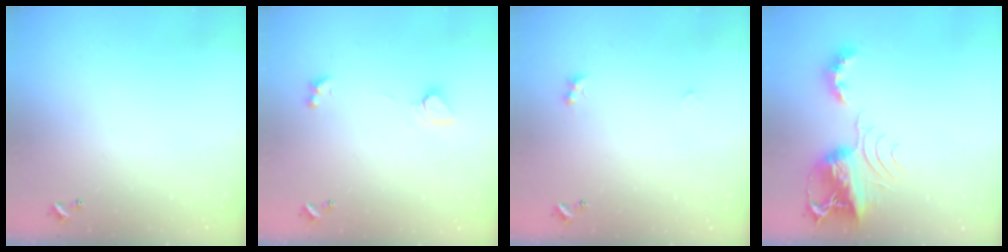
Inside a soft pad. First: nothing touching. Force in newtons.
{"total": 2.5, "press": 2.5, "slide": 0.6}
{"total": 1.8, "press": 1.7, "slide": 0.4}
{"total": 9.4, "press": 9.3, "slide": 1.2}